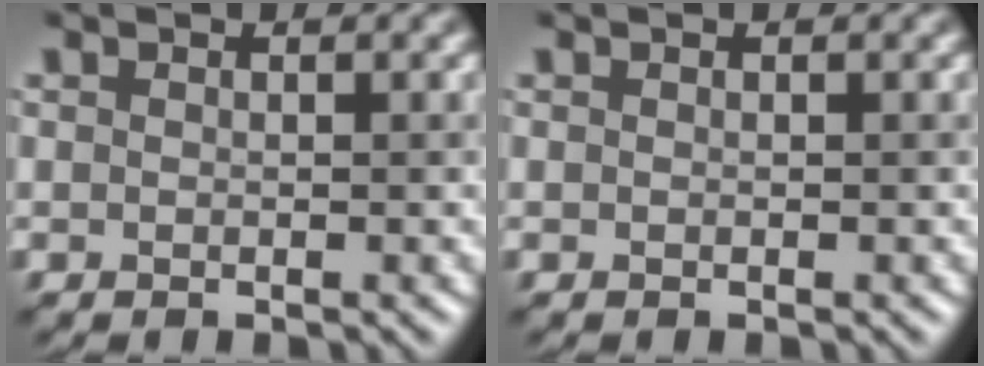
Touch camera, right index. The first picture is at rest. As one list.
[{"total": 0.0}]